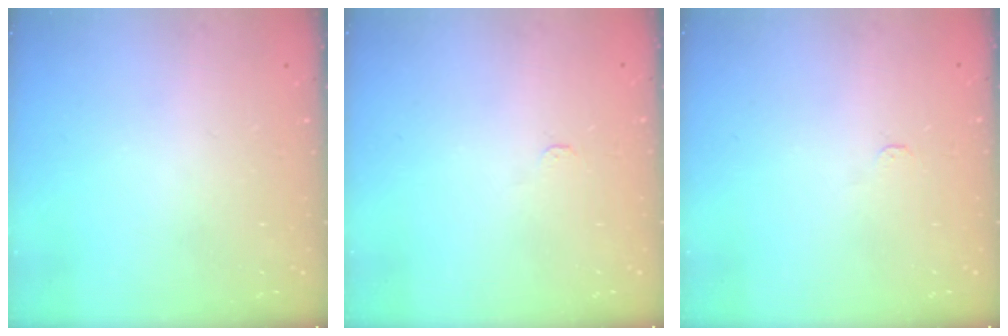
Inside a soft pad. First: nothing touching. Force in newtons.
{"total": 1.7, "press": 1.7, "slide": 0.2}
{"total": 1.7, "press": 1.7, "slide": 0.2}